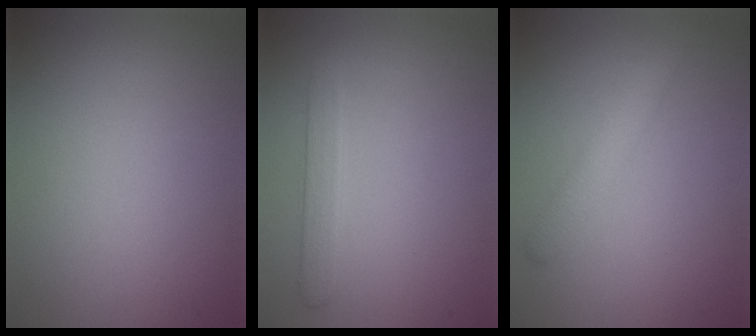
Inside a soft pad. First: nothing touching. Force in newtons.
{"total": 1.8, "press": 1.8, "slide": 0.1}
{"total": 2.0, "press": 2.0, "slide": 0.1}